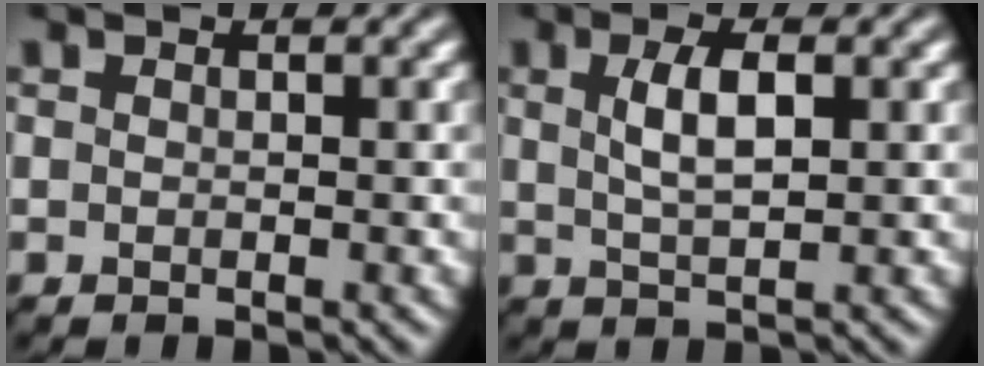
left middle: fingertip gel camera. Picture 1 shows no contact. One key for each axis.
{"total": 3.3, "fx": 0.9, "fy": 1.0, "fz": 3.0, "tx": -0.058, "ty": 0.005, "tz": 0.018}